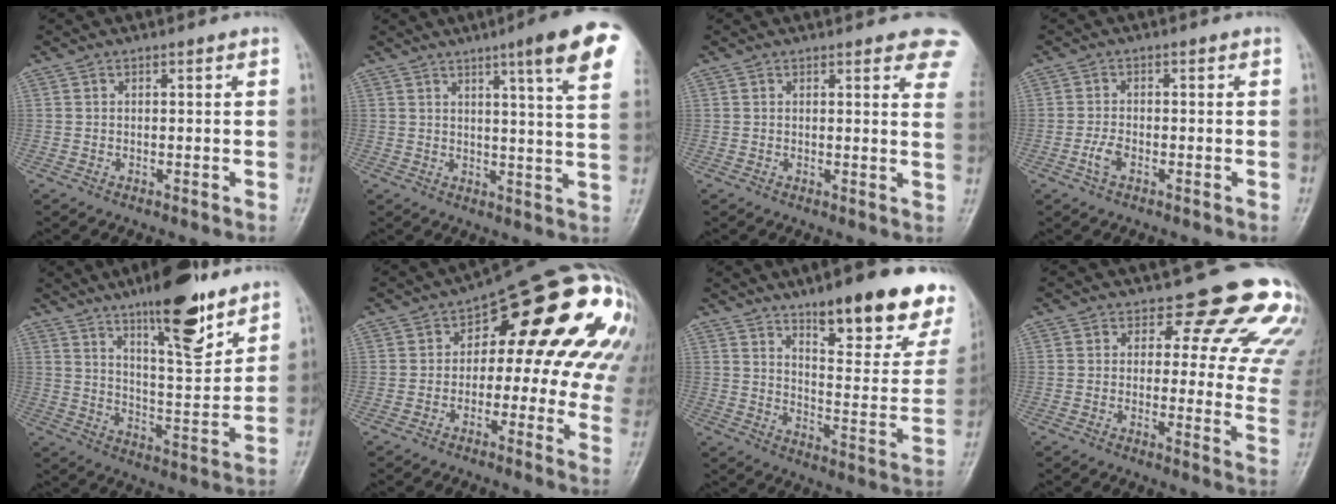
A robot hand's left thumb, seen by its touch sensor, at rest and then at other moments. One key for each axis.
{"total": 13.8, "fx": 7.4, "fy": 1.1, "fz": 11.6, "tx": -0.140, "ty": -0.032, "tz": 0.082}
{"total": 7.3, "fx": 5.2, "fy": 2.4, "fz": 4.5, "tx": -0.021, "ty": -0.019, "tz": 0.043}
{"total": 2.9, "fx": -1.4, "fy": 1.5, "fz": 2.0, "tx": -0.042, "ty": 0.009, "tz": -0.030}
{"total": 15.5, "fx": 10.2, "fy": 4.3, "fz": 10.9, "tx": -0.141, "ty": -0.064, "tz": 0.165}
{"total": 22.3, "fx": 3.5, "fy": 10.7, "fz": 19.2, "tx": -0.205, "ty": 0.035, "tz": 0.033}
{"total": 21.2, "fx": 14.4, "fy": 6.2, "fz": 14.3, "tx": -0.142, "ty": -0.079, "tz": 0.195}
{"total": 14.9, "fx": 11.5, "fy": 6.4, "fz": 6.9, "tx": -0.021, "ty": -0.070, "tz": 0.103}